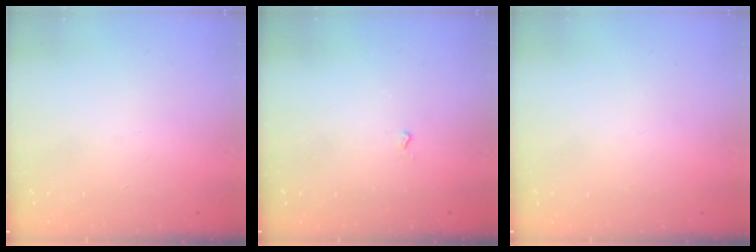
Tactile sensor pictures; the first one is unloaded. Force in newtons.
{"total": 2.4, "press": 2.3, "slide": 0.5}
{"total": 0.0}